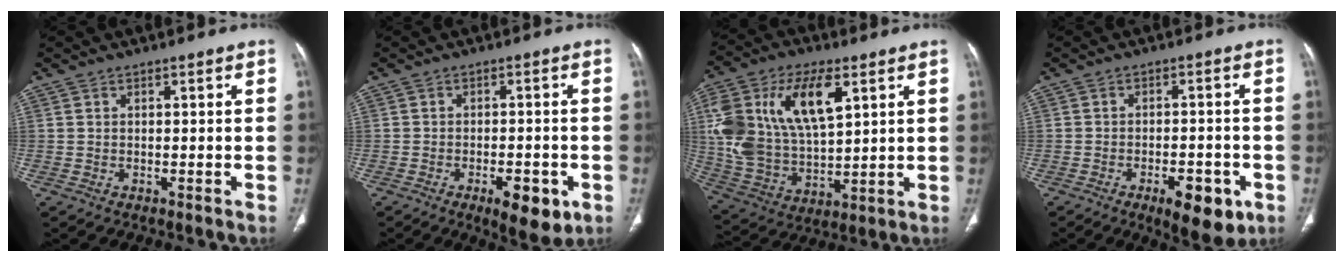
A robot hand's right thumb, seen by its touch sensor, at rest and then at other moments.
{"total": 7.8, "force": [-3.4, 3.1, 6.4], "torque": [-0.082, 0.004, -0.040]}
{"total": 20.8, "force": [7.0, 10.8, 16.3], "torque": [-0.310, -0.010, 0.137]}
{"total": 9.1, "force": [-4.3, 3.7, 7.1], "torque": [-0.086, 0.010, -0.053]}